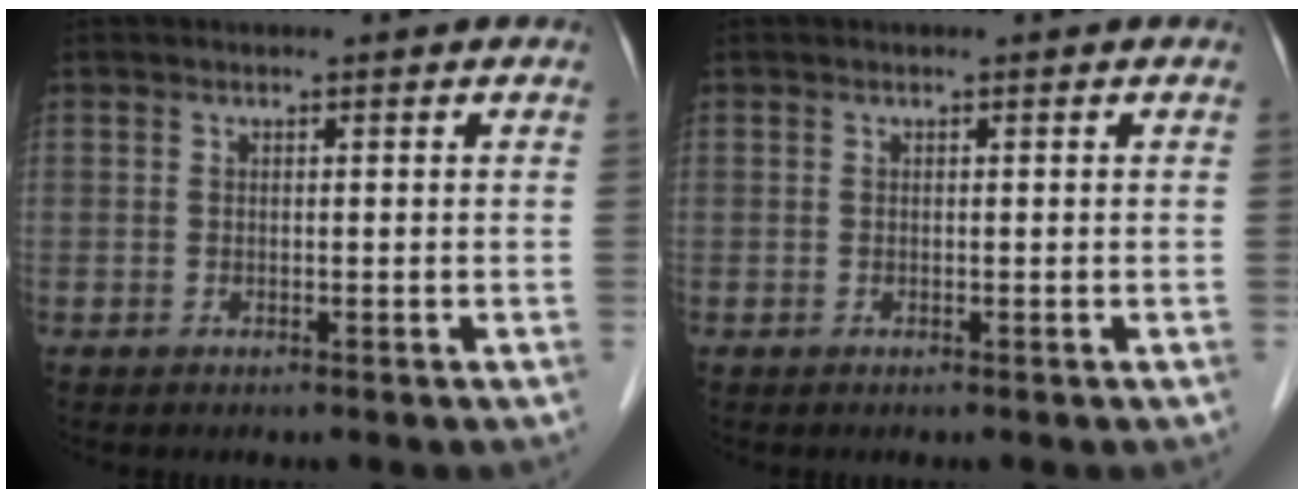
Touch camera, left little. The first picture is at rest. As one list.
[{"total": 0.0}]